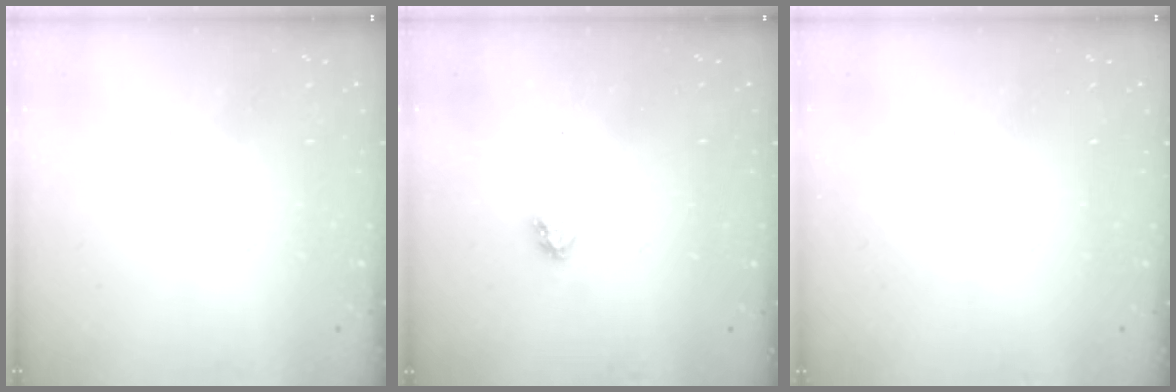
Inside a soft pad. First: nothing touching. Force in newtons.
{"total": 3.0, "press": 2.9, "slide": 0.4}
{"total": 0.0}